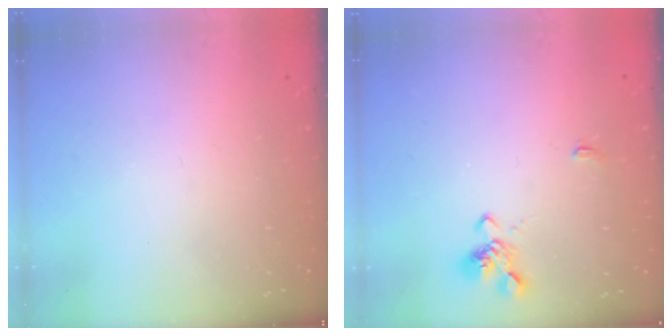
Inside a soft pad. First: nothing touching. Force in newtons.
{"total": 1.5, "press": 1.2, "slide": 0.9}